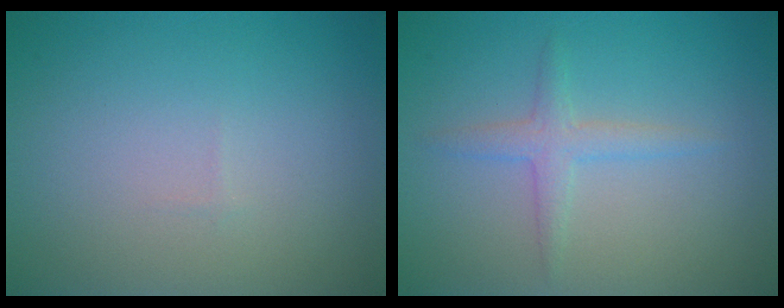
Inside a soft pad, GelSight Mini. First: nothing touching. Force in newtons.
{"total": 1.9, "press": 1.9, "slide": 0.1}